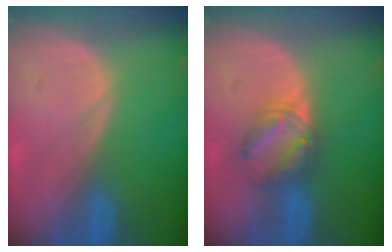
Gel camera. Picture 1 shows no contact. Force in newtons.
{"total": 5.8, "press": 5.4, "slide": 2.2}